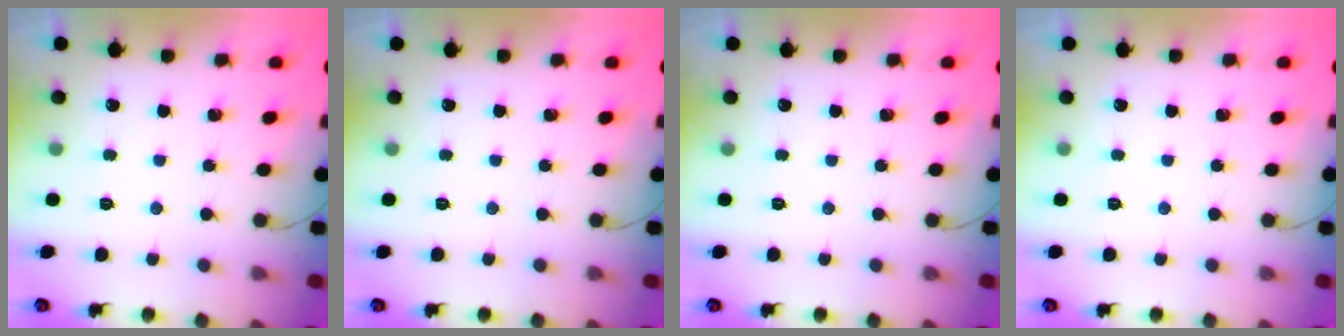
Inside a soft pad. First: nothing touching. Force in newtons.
{"total": 0.0}
{"total": 0.0}
{"total": 0.0}